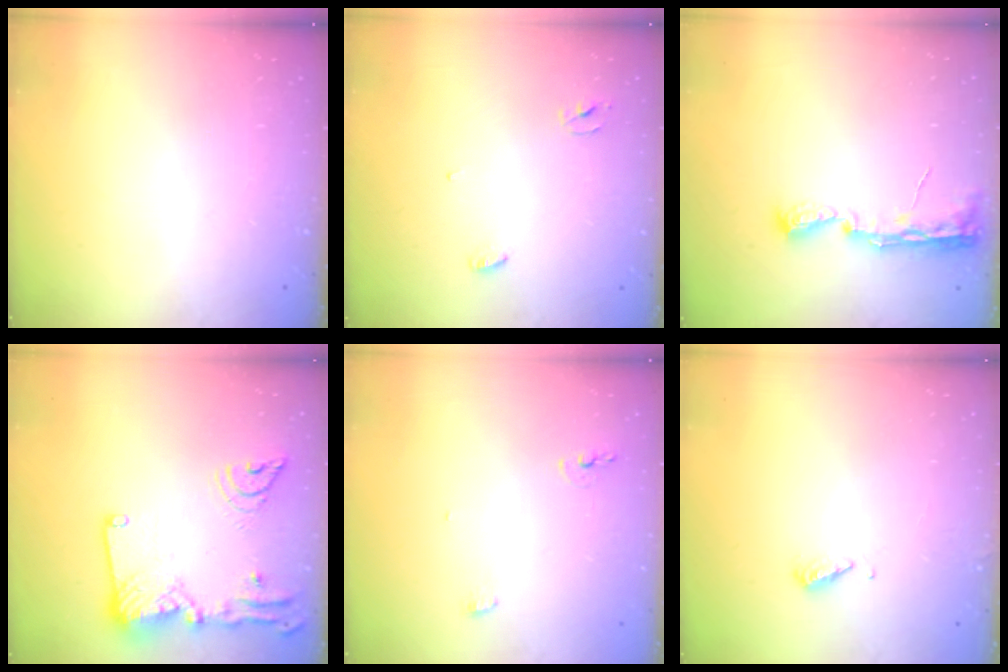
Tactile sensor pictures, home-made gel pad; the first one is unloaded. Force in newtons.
{"total": 3.3, "press": 3.3, "slide": 0.3}
{"total": 8.2, "press": 8.2, "slide": 1.0}
{"total": 20.1, "press": 19.9, "slide": 2.3}
{"total": 4.3, "press": 4.2, "slide": 0.9}
{"total": 4.0, "press": 3.9, "slide": 0.3}